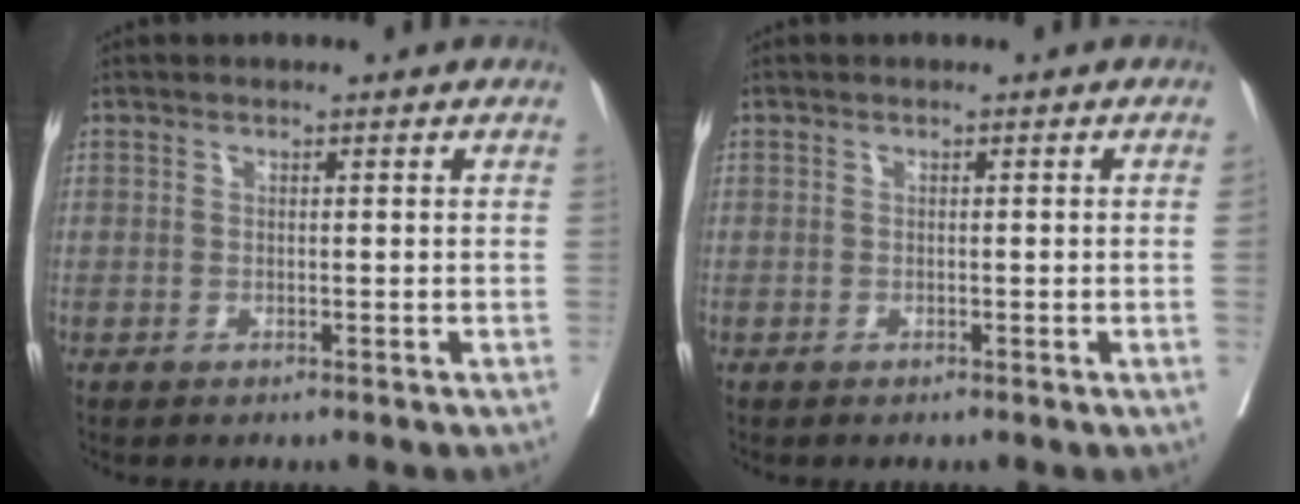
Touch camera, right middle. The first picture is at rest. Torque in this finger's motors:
{"motor_torque": [1.09, -1.05, -0.10, -0.21]}